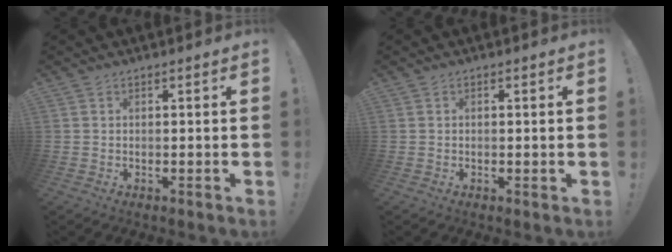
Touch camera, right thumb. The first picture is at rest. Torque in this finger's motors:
{"motor_torque": [0.06, -0.23, 0.37, -0.24, 0.03]}